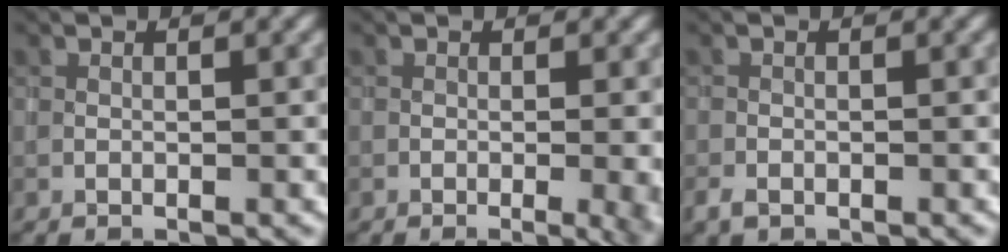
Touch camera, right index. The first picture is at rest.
{"total": 4.4, "force": [-1.3, 1.6, 3.9], "torque": [-0.042, -0.012, -0.005]}
{"total": 1.4, "force": [-1.0, 0.8, 0.5], "torque": [-0.010, -0.004, -0.023]}